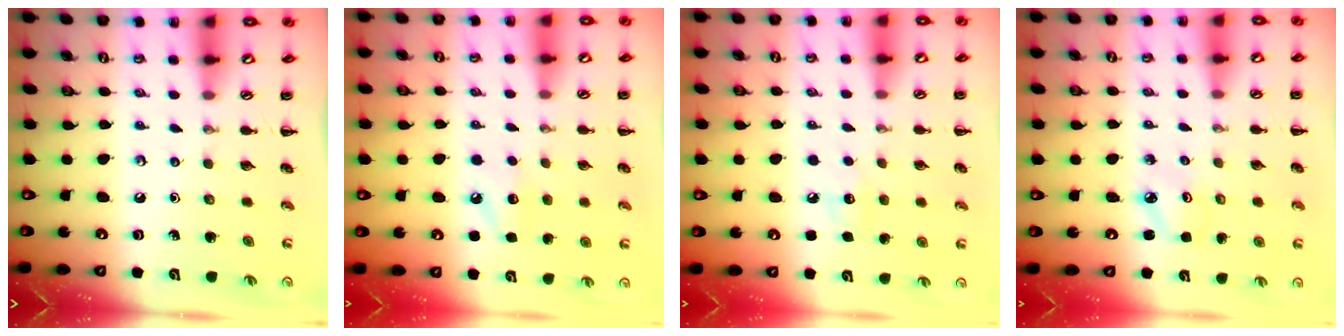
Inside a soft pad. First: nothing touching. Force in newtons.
{"total": 7.1, "press": 7.0, "slide": 1.5}
{"total": 6.7, "press": 6.4, "slide": 1.8}
{"total": 2.3, "press": 2.2, "slide": 0.6}